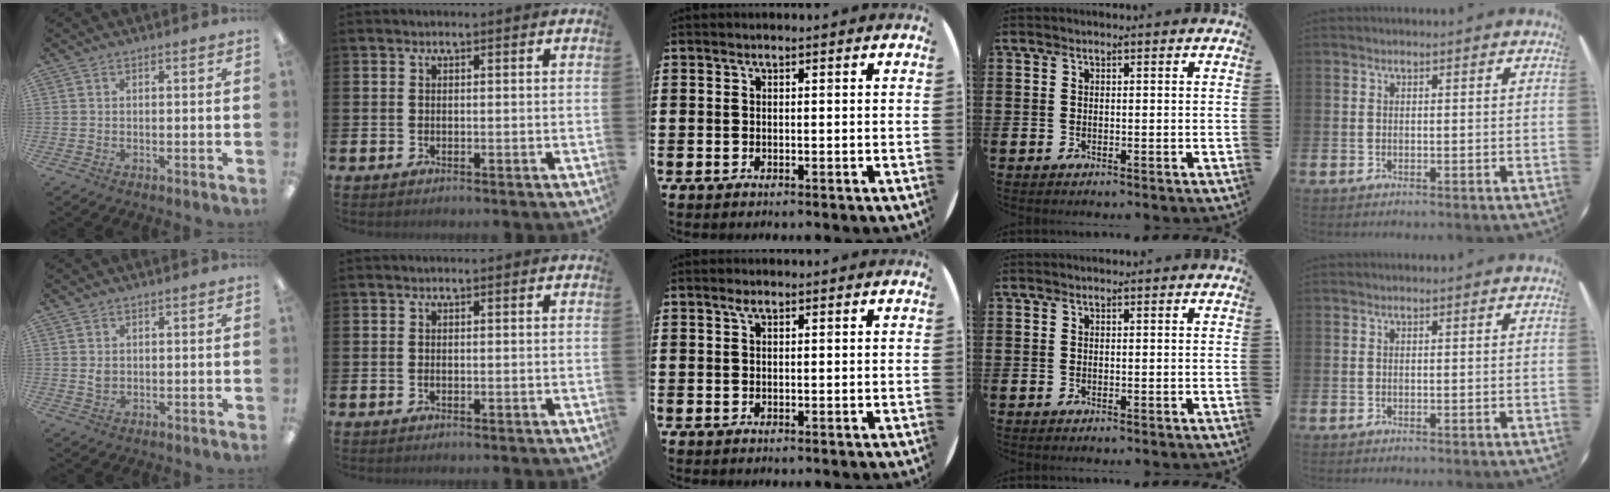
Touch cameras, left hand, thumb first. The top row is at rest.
{"thumb": {"total": 1.8, "force": [0.6, 1.4, 1.0], "torque": [-0.013, 0.000, 0.008]}, "middle": {"total": 0.9, "force": [0.5, 0.2, 0.7], "torque": [-0.013, 0.003, 0.008]}}